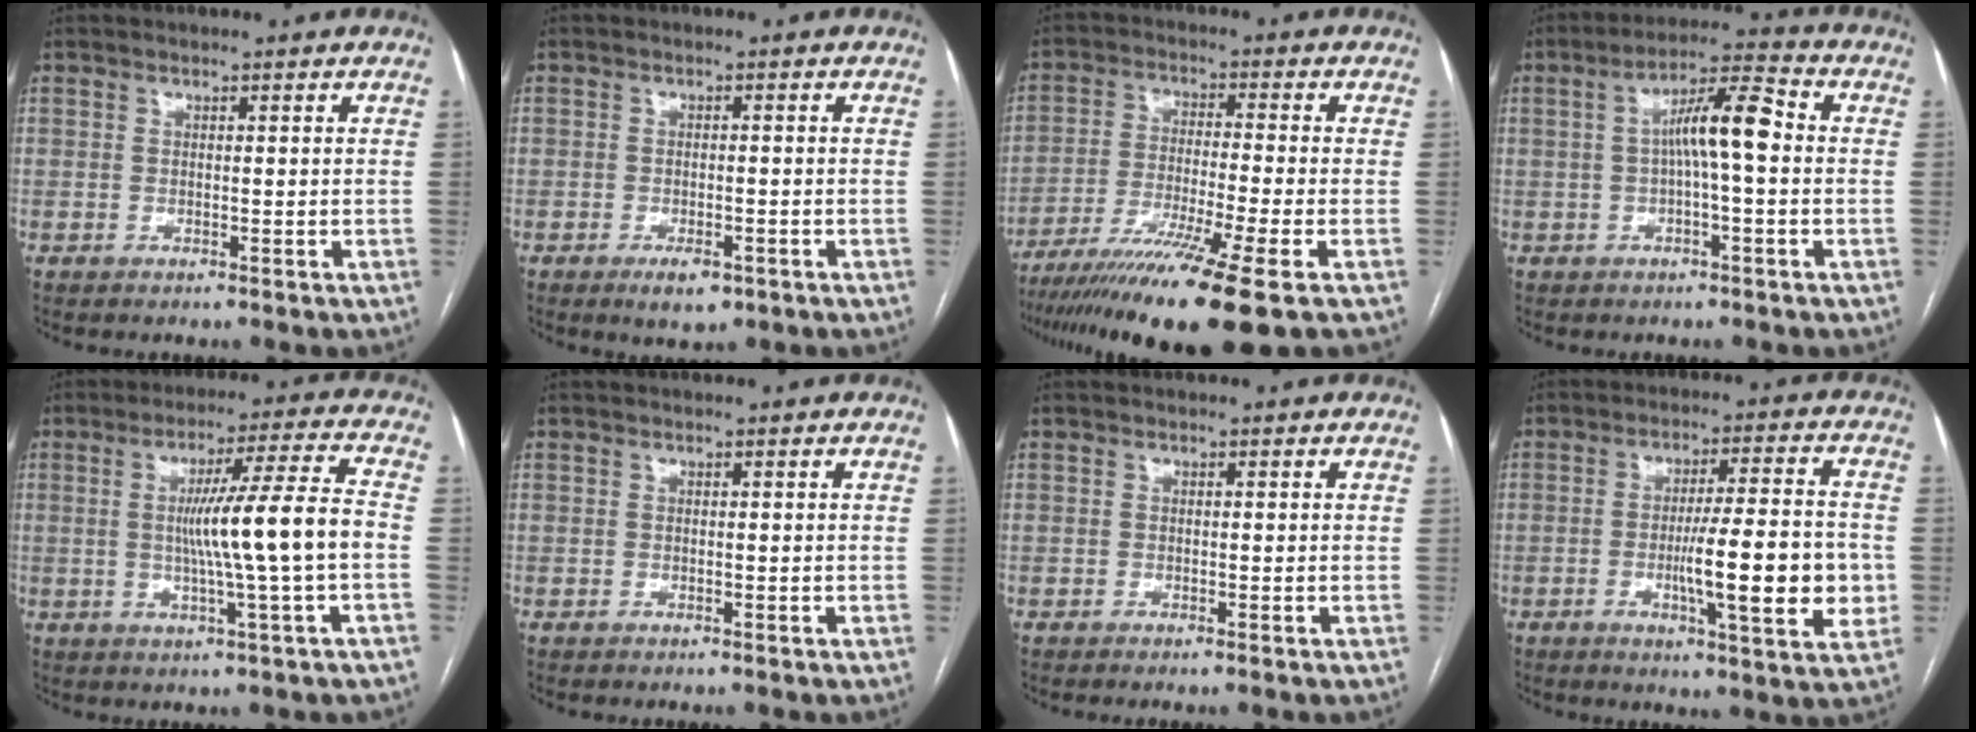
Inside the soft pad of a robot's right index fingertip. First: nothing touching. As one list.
[{"total": 4.7, "force": [-2.4, 1.6, 3.6], "torque": [-0.061, -0.006, -0.031]}, {"total": 15.6, "force": [-10.9, -1.6, 11.1], "torque": [-0.188, -0.046, -0.182]}, {"total": 8.2, "force": [0.2, 1.1, 8.1], "torque": [-0.142, 0.026, 0.000]}, {"total": 11.4, "force": [-0.8, -1.3, 11.3], "torque": [-0.188, 0.005, -0.009]}, {"total": 0.0}, {"total": 0.0}, {"total": 13.4, "force": [-2.3, 1.4, 13.2], "torque": [-0.198, -0.004, -0.036]}]